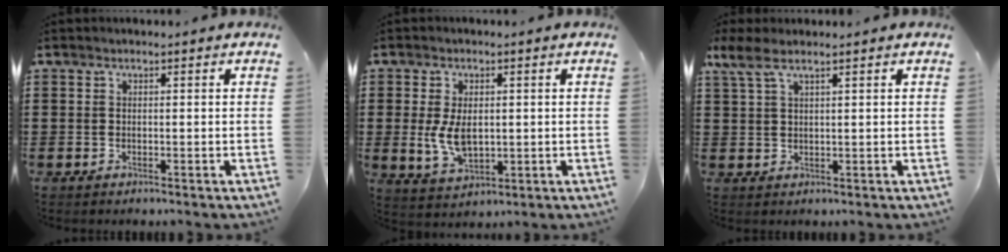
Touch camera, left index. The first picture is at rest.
{"total": 6.0, "force": [0.0, 3.6, 4.8], "torque": [-0.105, -0.002, -0.005]}
{"total": 3.5, "force": [2.0, 0.9, 2.7], "torque": [-0.067, -0.001, 0.033]}